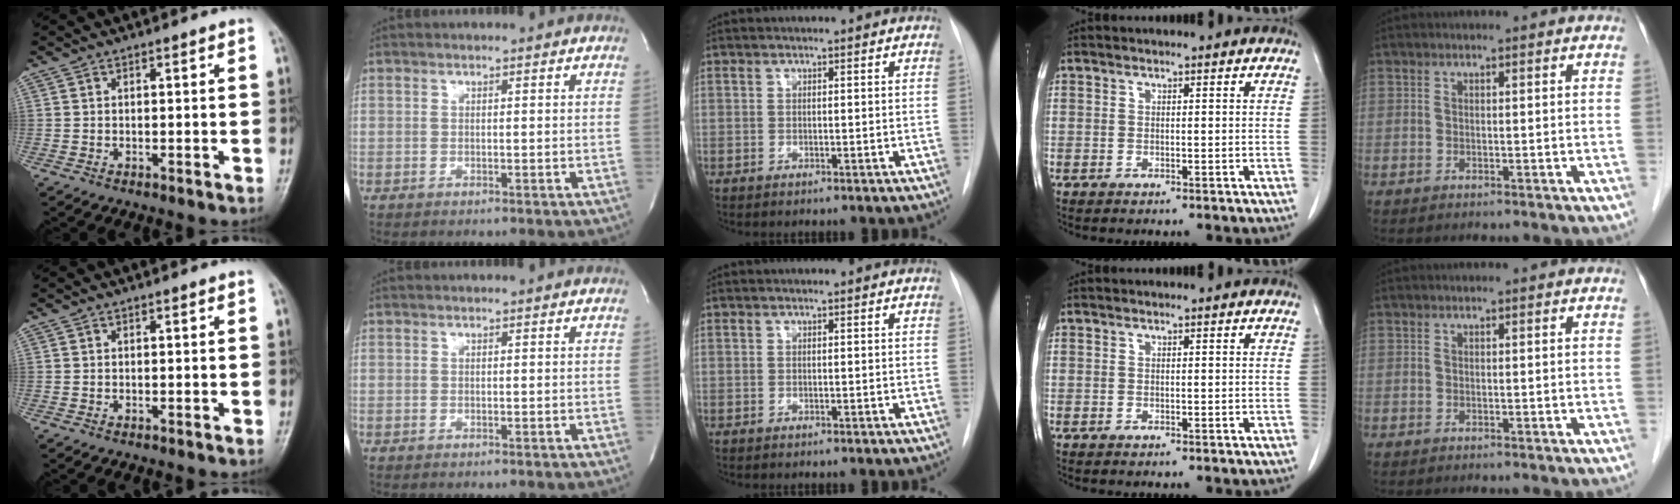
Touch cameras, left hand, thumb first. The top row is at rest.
{}